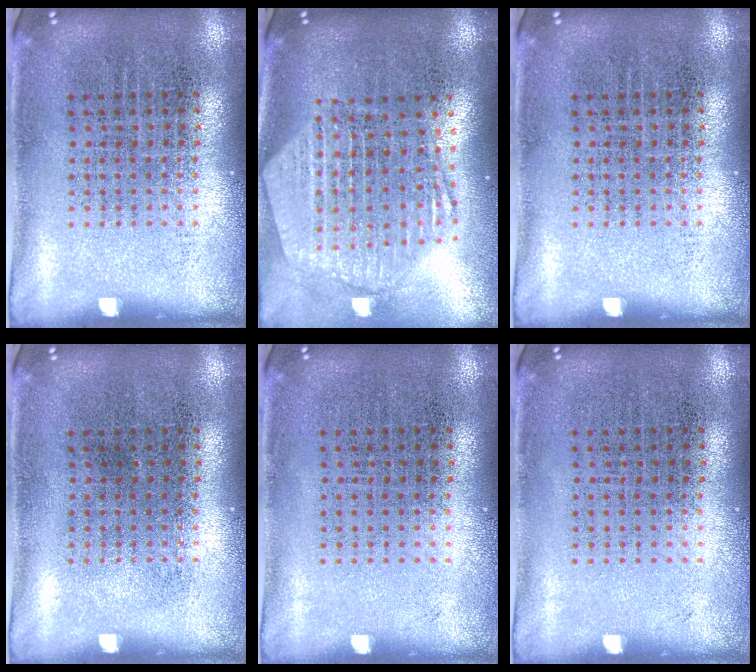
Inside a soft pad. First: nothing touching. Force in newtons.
{"total": 2.6, "press": 2.1, "slide": 1.5}
{"total": 0.0}
{"total": 0.0}
{"total": 0.0}
{"total": 0.0}